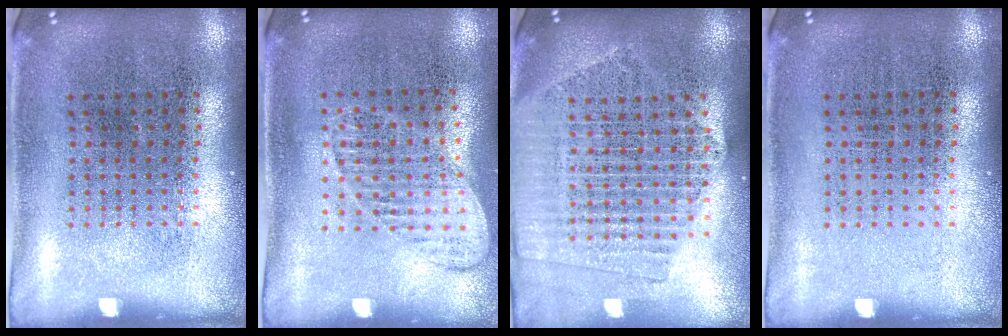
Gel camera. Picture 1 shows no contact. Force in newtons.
{"total": 1.1, "press": 1.1, "slide": 0.2}
{"total": 2.1, "press": 1.9, "slide": 0.9}
{"total": 0.0}